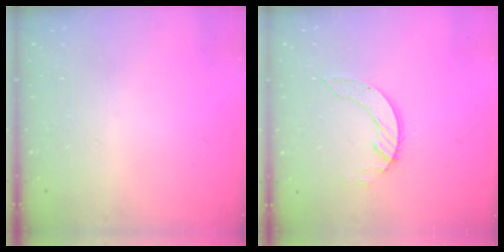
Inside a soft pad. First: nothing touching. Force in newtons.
{"total": 5.4, "press": 5.4, "slide": 0.1}